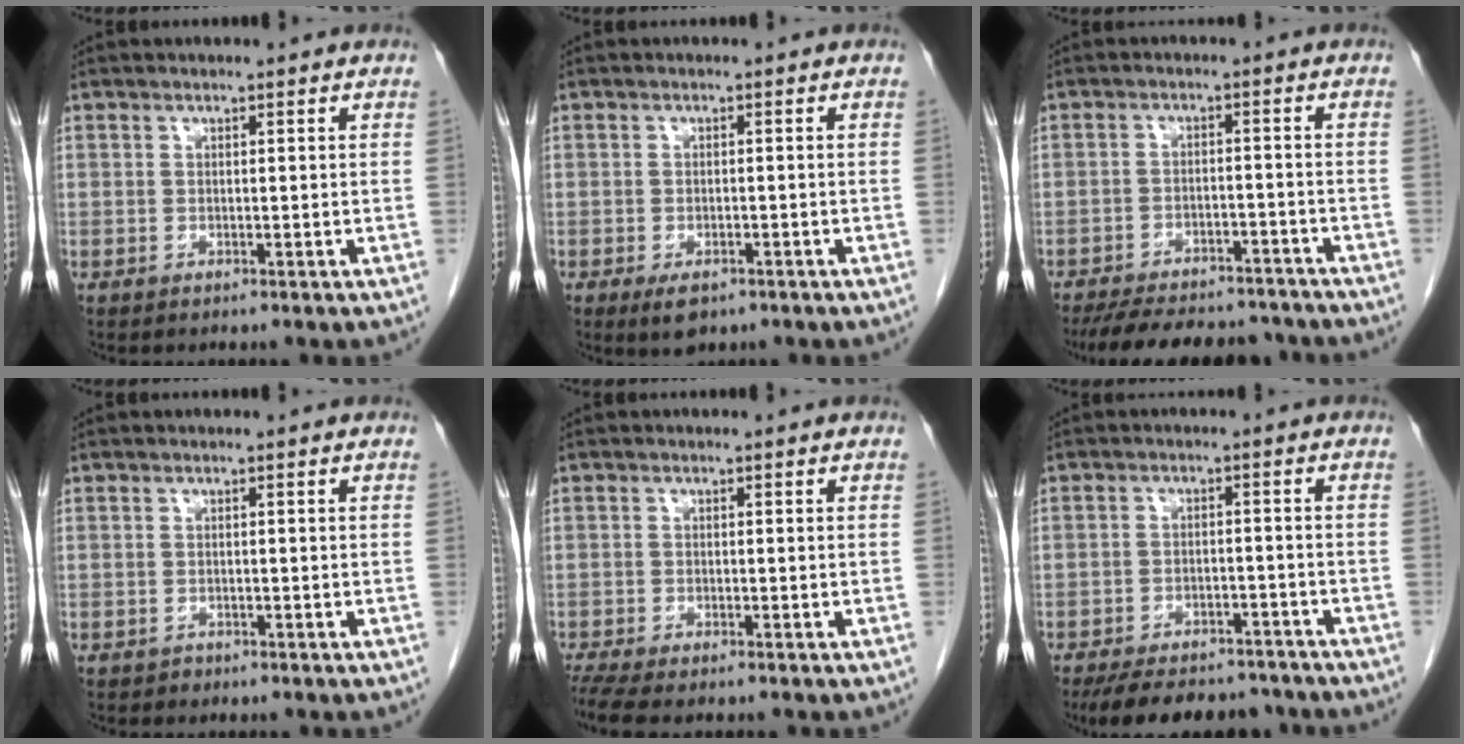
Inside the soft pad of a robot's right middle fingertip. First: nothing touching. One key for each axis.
{"total": 3.4, "fx": -2.0, "fy": 1.6, "fz": 2.2, "tx": -0.038, "ty": -0.005, "tz": -0.025}
{"total": 16.0, "fx": -14.2, "fy": 4.5, "fz": 5.7, "tx": -0.120, "ty": -0.005, "tz": -0.193}
{"total": 0.5, "fx": -0.4, "fy": 0.4, "fz": 0.0, "tx": -0.007, "ty": 0.001, "tz": -0.007}
{"total": 4.3, "fx": -3.6, "fy": 0.3, "fz": 2.3, "tx": -0.047, "ty": -0.014, "tz": -0.063}
{"total": 13.6, "fx": -11.8, "fy": 4.9, "fz": 4.8, "tx": -0.084, "ty": 0.003, "tz": -0.156}